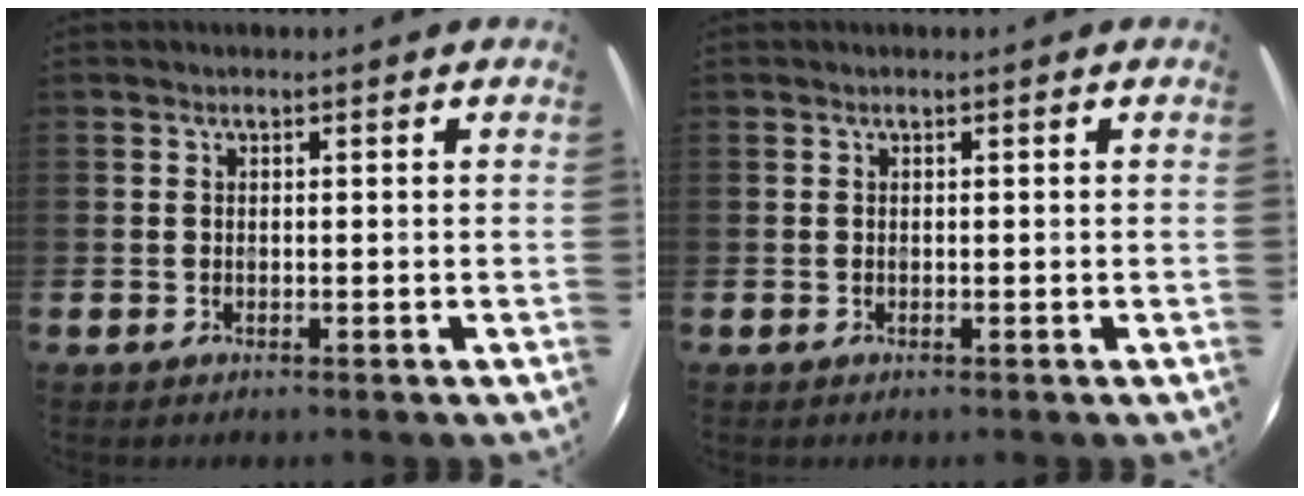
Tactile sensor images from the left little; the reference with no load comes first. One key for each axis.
{"total": 0.0}